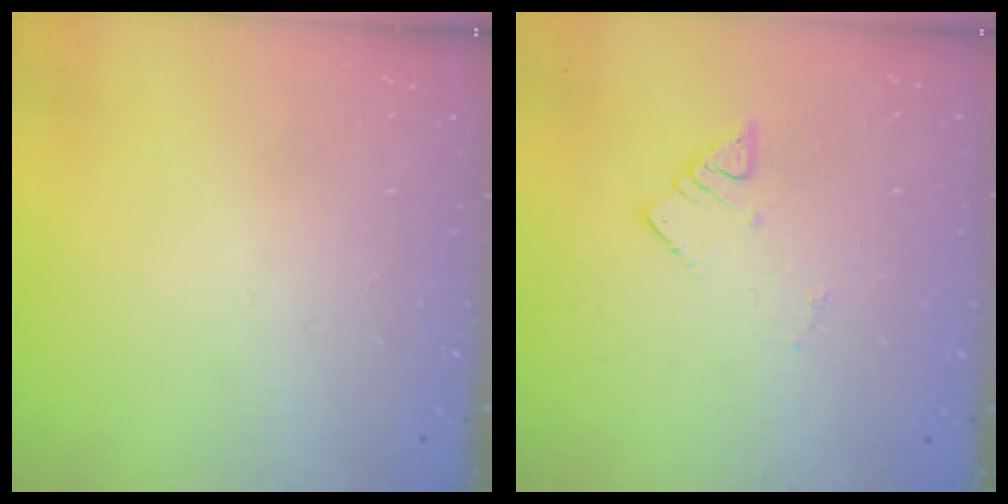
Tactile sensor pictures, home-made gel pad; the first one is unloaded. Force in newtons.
{"total": 2.7, "press": 2.7, "slide": 0.1}